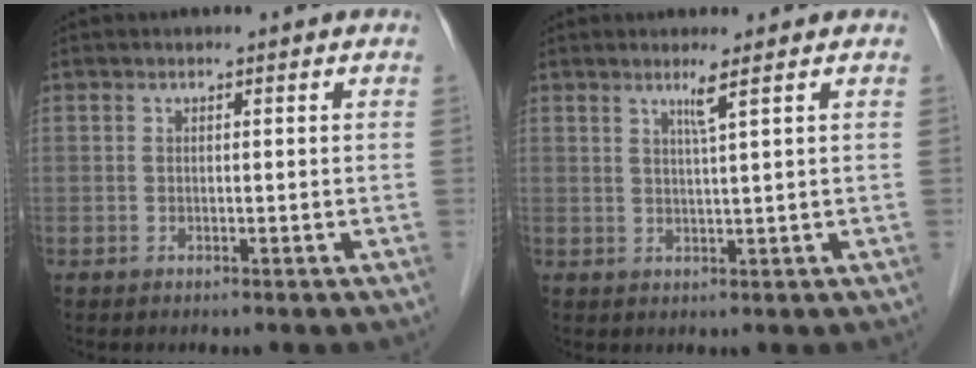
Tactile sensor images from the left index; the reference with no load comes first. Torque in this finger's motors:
{"motor_torque": [0.08, -0.06, 0.16, 0.04]}